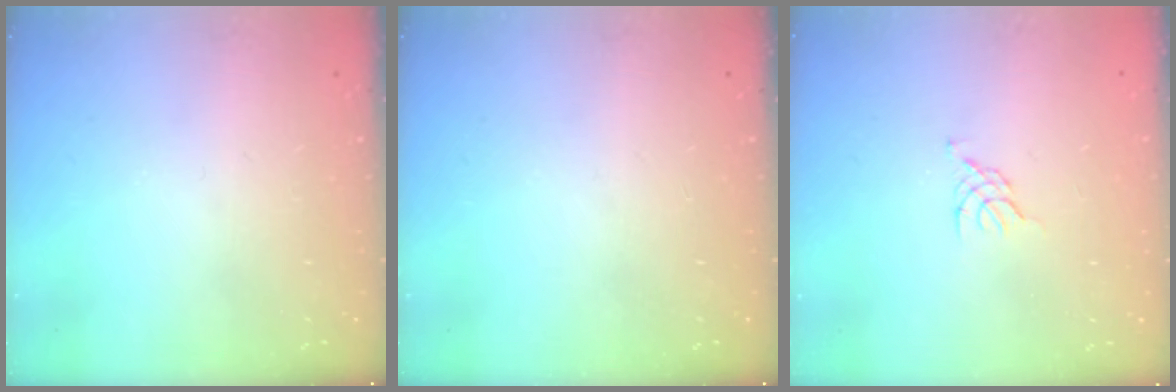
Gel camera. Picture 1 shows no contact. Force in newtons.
{"total": 0.0}
{"total": 0.8, "press": 0.7, "slide": 0.3}